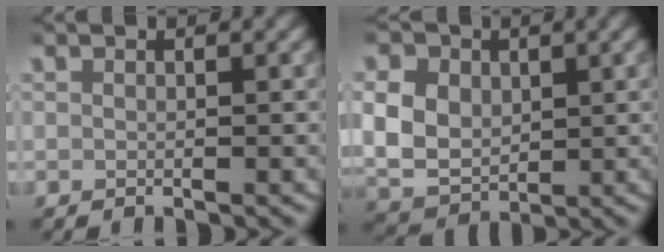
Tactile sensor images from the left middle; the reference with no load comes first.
{"total": 9.6, "force": [0.4, 8.5, 4.5], "torque": [-0.119, -0.024, 0.012]}